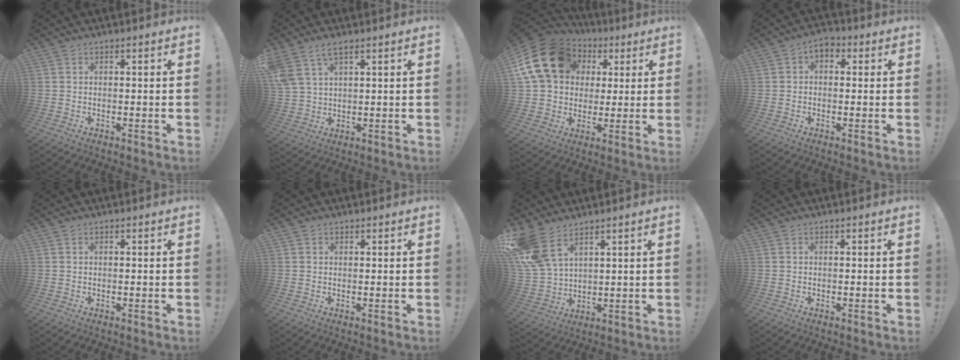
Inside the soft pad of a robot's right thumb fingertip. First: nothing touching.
{"total": 6.6, "force": [4.5, 2.8, 4.0], "torque": [-0.077, -0.014, 0.089]}
{"total": 20.5, "force": [6.7, 15.7, 11.2], "torque": [-0.189, -0.019, 0.139]}
{"total": 3.9, "force": [0.4, 2.6, 2.8], "torque": [-0.037, 0.002, 0.006]}
{"total": 0.0}
{"total": 0.8, "force": [0.6, 0.6, 0.0], "torque": [0.005, -0.002, 0.011]}
{"total": 12.4, "force": [7.9, 6.5, 7.0], "torque": [-0.152, -0.041, 0.156]}
{"total": 0.0}